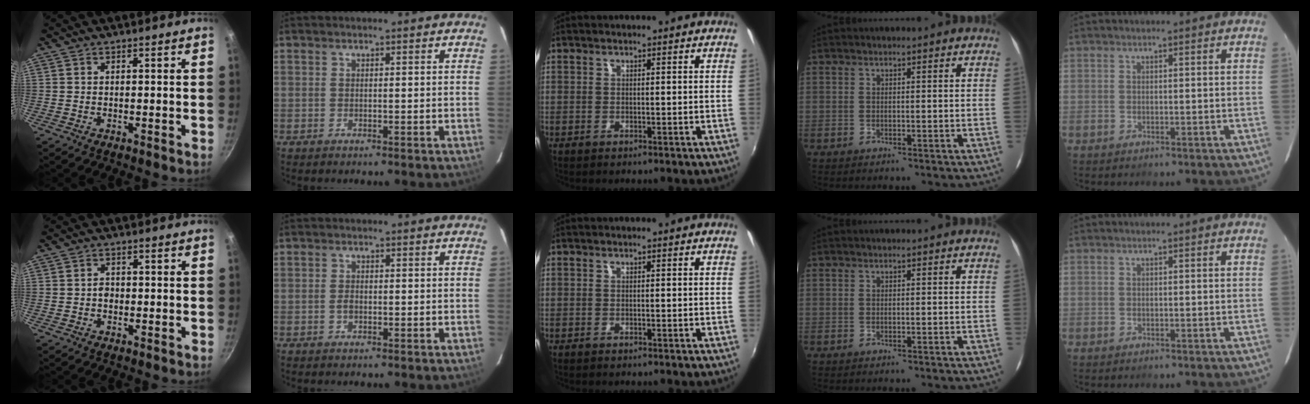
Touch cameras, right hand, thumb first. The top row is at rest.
{"thumb": {"total": 1.6, "force": [-0.3, 1.4, 0.8], "torque": [-0.007, 0.009, -0.005]}, "index": {"total": 1.5, "force": [-0.4, 1.0, 1.0], "torque": [-0.020, 0.002, -0.009]}}